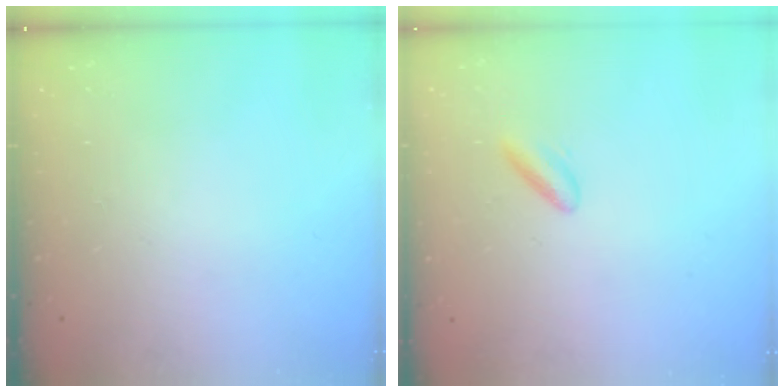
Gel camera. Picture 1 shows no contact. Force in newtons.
{"total": 3.8, "press": 3.6, "slide": 1.3}